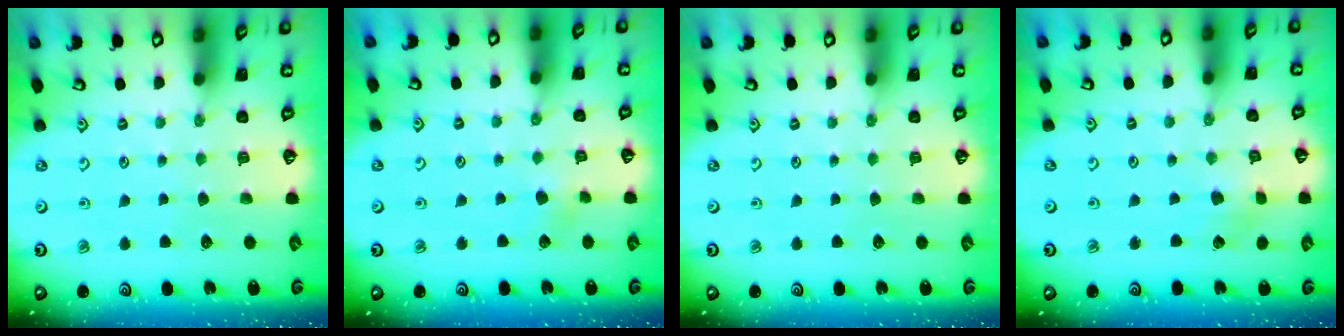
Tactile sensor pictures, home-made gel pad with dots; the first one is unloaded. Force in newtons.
{"total": 2.8, "press": 2.8, "slide": 0.6}
{"total": 0.0}
{"total": 2.7, "press": 2.7, "slide": 0.4}